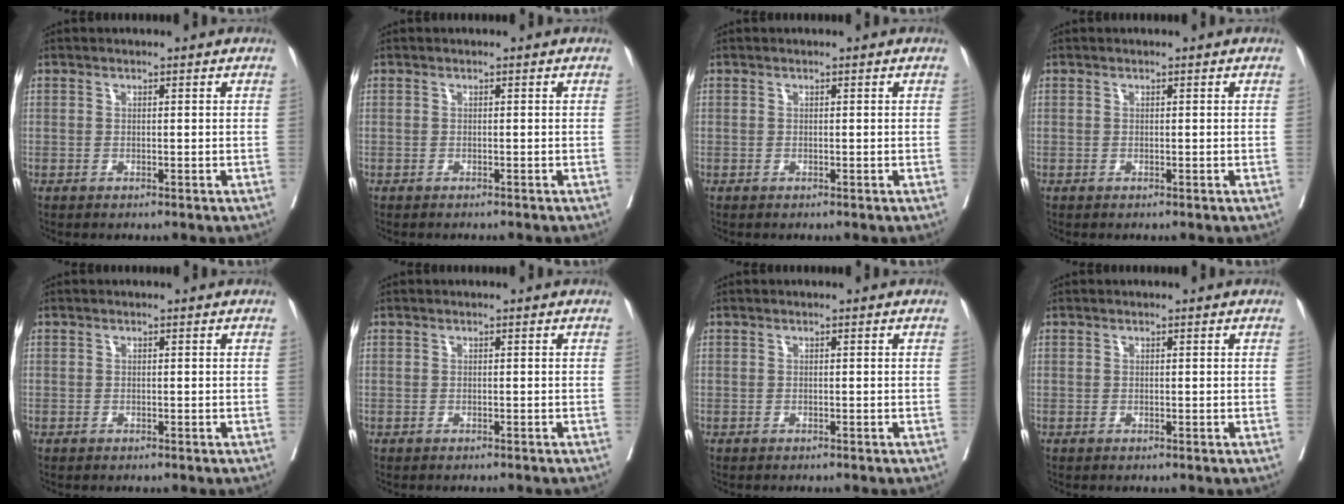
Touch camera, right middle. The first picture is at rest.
{"total": 1.4, "force": [-1.4, 0.1, 0.4], "torque": [-0.007, -0.001, -0.018]}
{"total": 0.0}
{"total": 0.0}
{"total": 0.0}
{"total": 1.7, "force": [-1.6, 0.2, 0.5], "torque": [-0.008, -0.001, -0.020]}
{"total": 0.7, "force": [-0.6, 0.1, 0.2], "torque": [-0.001, -0.001, -0.011]}
{"total": 0.0}